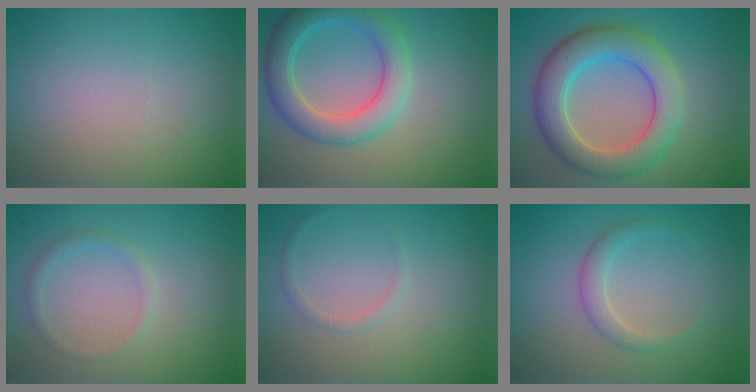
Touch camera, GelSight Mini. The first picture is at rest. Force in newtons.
{"total": 4.6, "press": 4.6, "slide": 0.2}
{"total": 6.6, "press": 6.6, "slide": 0.5}
{"total": 1.2, "press": 1.2, "slide": 0.1}
{"total": 0.8, "press": 0.8, "slide": 0.0}
{"total": 1.7, "press": 1.7, "slide": 0.1}